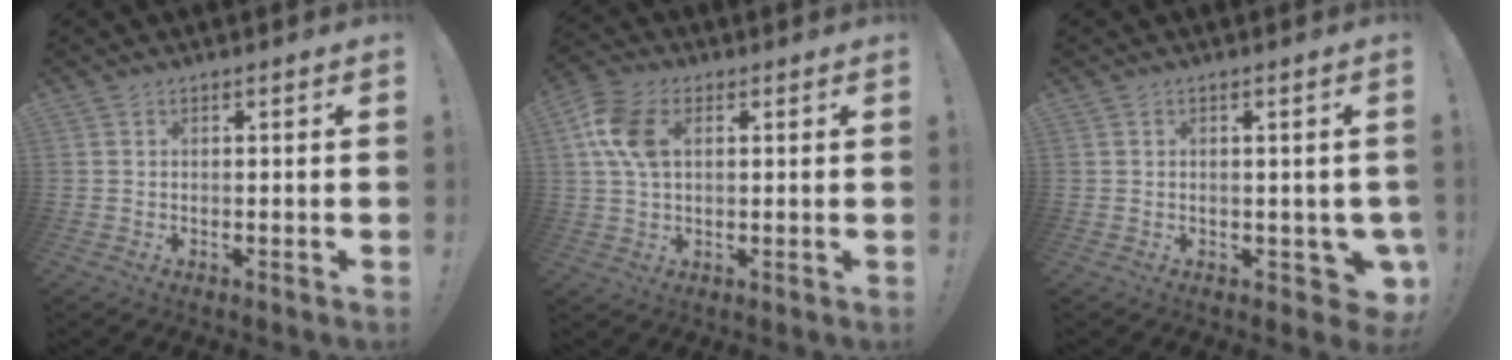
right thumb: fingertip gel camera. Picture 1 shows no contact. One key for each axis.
{"total": 10.8, "fx": 2.7, "fy": 6.9, "fz": 7.8, "tx": -0.166, "ty": 0.008, "tz": 0.053}
{"total": 5.1, "fx": -0.8, "fy": 3.5, "fz": 3.6, "tx": -0.023, "ty": 0.004, "tz": -0.005}